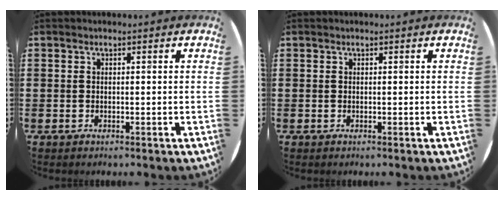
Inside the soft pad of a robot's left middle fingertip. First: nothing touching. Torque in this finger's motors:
{"motor_torque": [-0.21, -0.07, -0.01, -0.01]}